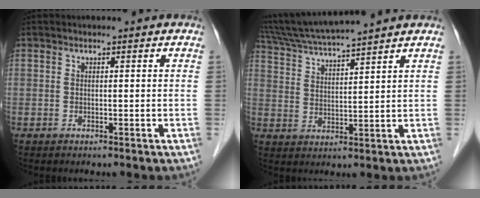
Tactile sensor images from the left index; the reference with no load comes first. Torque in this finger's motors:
{"motor_torque": [0.76, -0.73, 0.47, 0.16]}